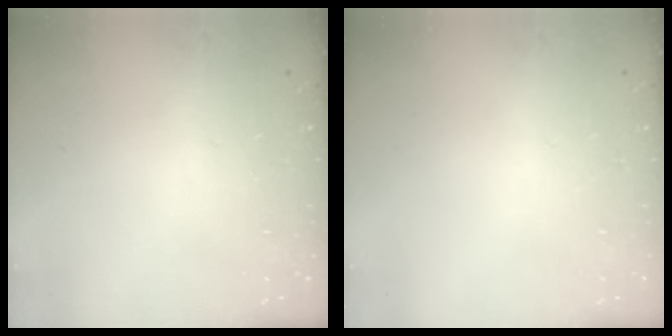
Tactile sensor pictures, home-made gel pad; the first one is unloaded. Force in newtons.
{"total": 0.0}